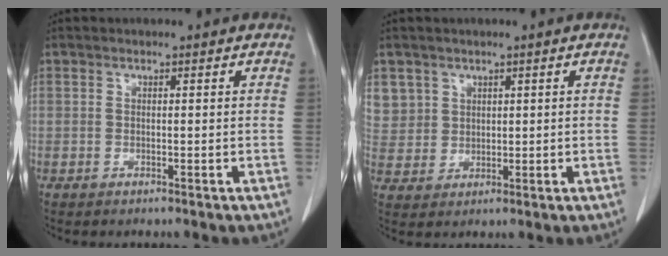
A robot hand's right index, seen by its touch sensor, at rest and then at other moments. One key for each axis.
{"total": 6.3, "fx": 3.2, "fy": 5.4, "fz": 0.3, "tx": -0.006, "ty": 0.007, "tz": 0.074}